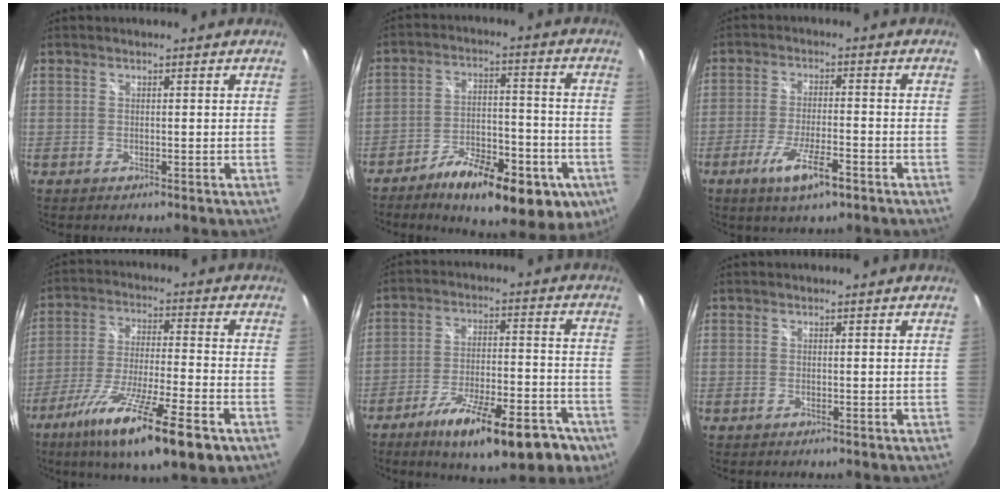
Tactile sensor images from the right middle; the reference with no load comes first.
{"total": 19.2, "force": [-10.7, 7.7, 13.9], "torque": [-0.220, -0.014, -0.148]}
{"total": 8.2, "force": [-4.7, 1.6, 6.5], "torque": [-0.136, -0.015, -0.080]}
{"total": 18.8, "force": [-10.8, 2.8, 15.1], "torque": [-0.279, -0.055, -0.186]}
{"total": 19.0, "force": [-12.0, 5.7, 13.6], "torque": [-0.221, -0.026, -0.171]}
{"total": 0.0}